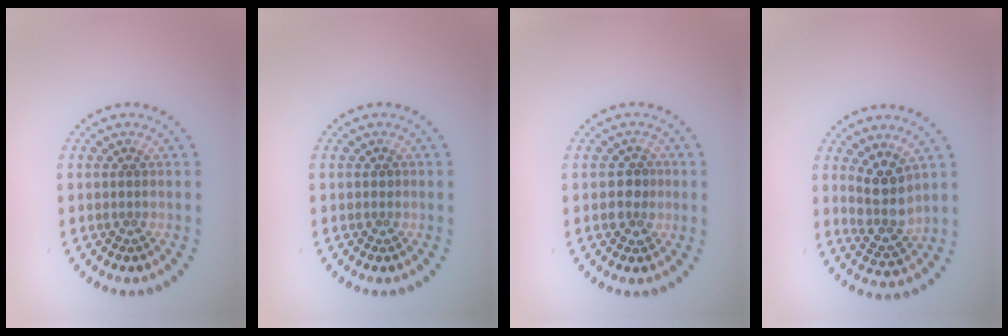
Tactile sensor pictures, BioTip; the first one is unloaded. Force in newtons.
{"total": 0.7, "press": 0.6, "slide": 0.3}
{"total": 2.1, "press": 2.0, "slide": 0.7}
{"total": 3.3, "press": 2.7, "slide": 1.9}